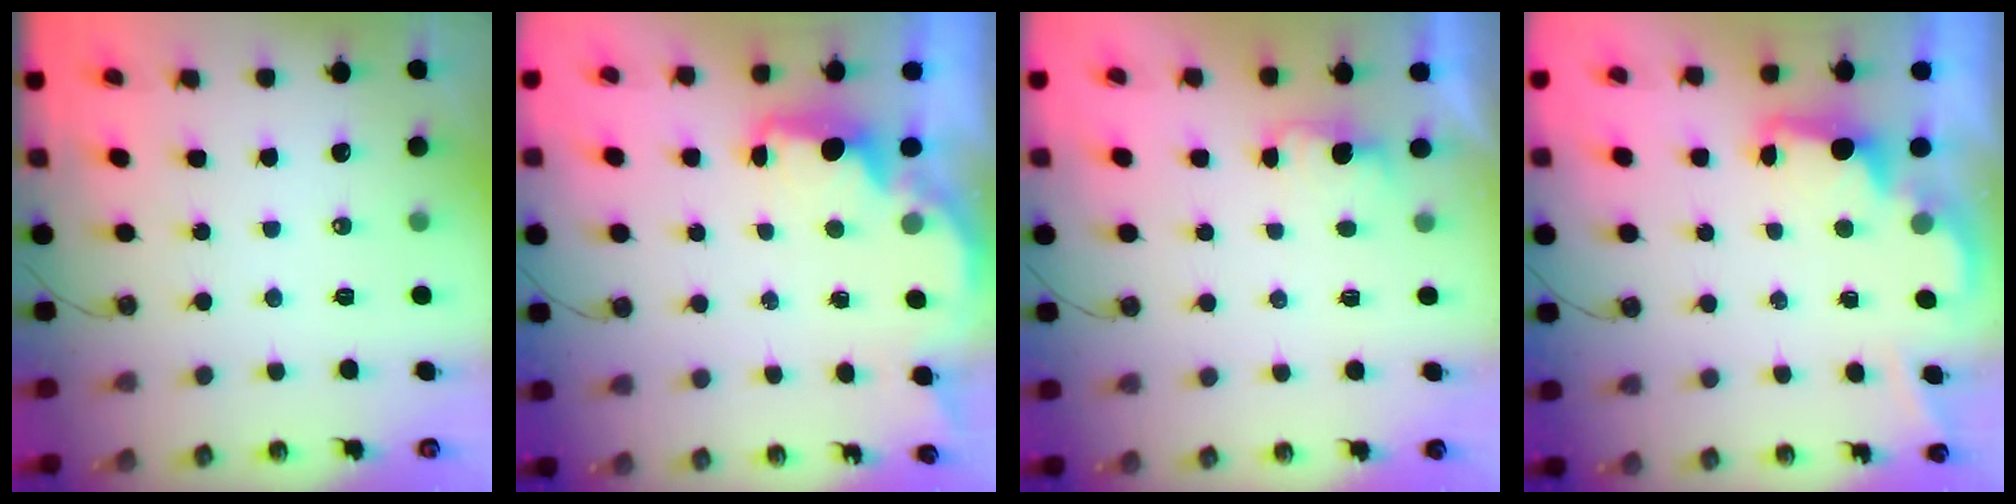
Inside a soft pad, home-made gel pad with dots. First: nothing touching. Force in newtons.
{"total": 2.3, "press": 2.1, "slide": 0.8}
{"total": 1.5, "press": 1.3, "slide": 0.8}
{"total": 2.9, "press": 2.9, "slide": 0.6}